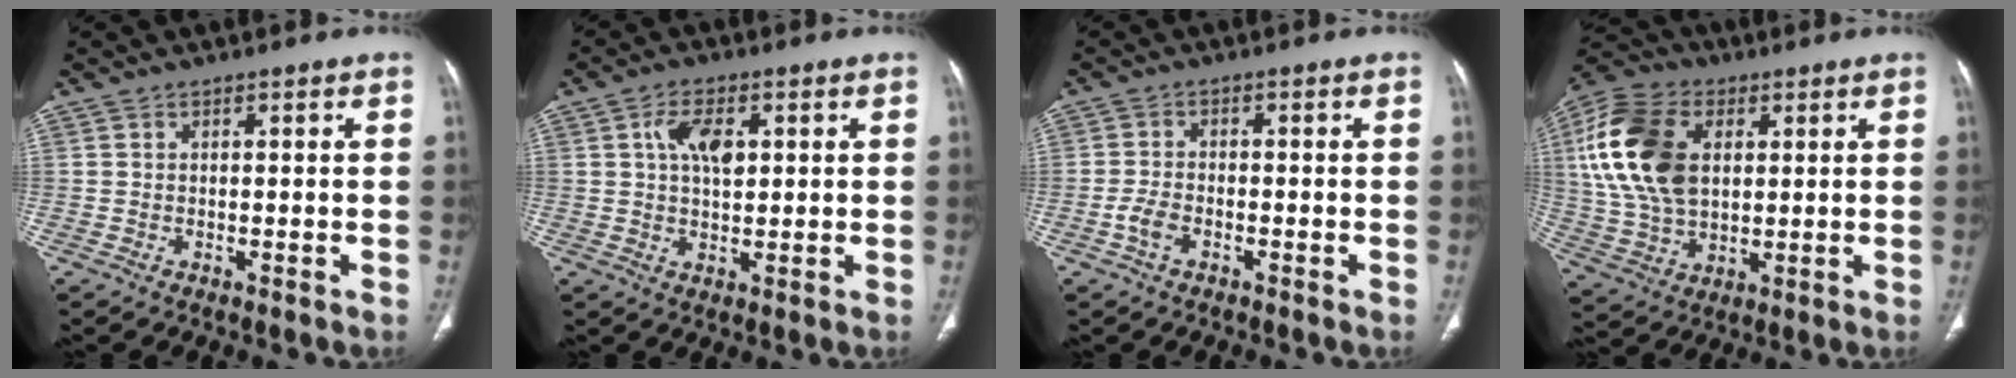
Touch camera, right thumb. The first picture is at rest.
{"total": 6.4, "force": [1.7, 3.6, 5.1], "torque": [-0.082, -0.002, 0.027]}
{"total": 3.1, "force": [-1.5, 1.7, 2.1], "torque": [-0.046, 0.011, -0.032]}
{"total": 19.0, "force": [4.3, 12.4, 13.8], "torque": [-0.274, 0.003, 0.080]}